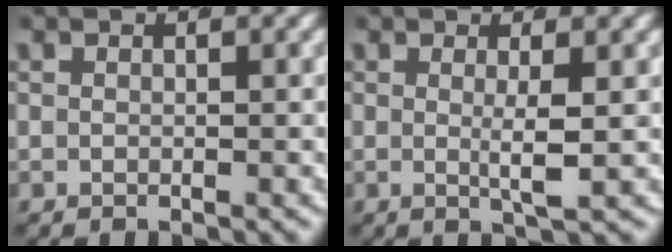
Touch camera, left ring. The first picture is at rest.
{"total": 2.4, "force": [0.2, -0.2, 2.3], "torque": [-0.042, -0.012, 0.008]}